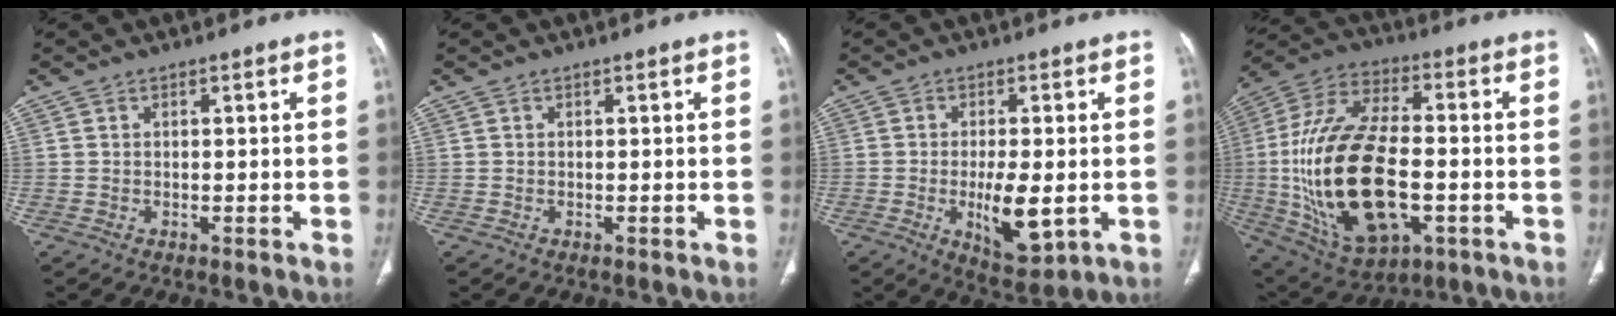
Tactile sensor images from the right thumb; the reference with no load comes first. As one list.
[{"total": 0.0}, {"total": 9.0, "force": [-1.8, 3.4, 8.2], "torque": [-0.127, -0.018, -0.021]}, {"total": 26.4, "force": [-4.0, 13.6, 22.2], "torque": [-0.447, 0.012, -0.051]}]